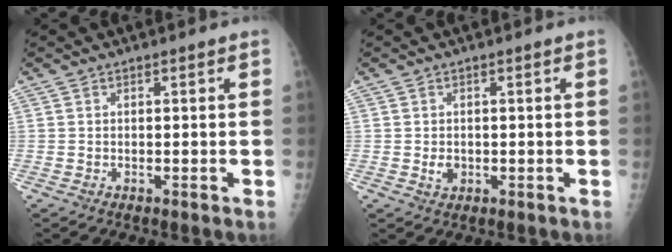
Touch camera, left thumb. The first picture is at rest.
{"total": 2.2, "force": [-0.3, 1.7, 1.3], "torque": [-0.014, 0.000, 0.000]}